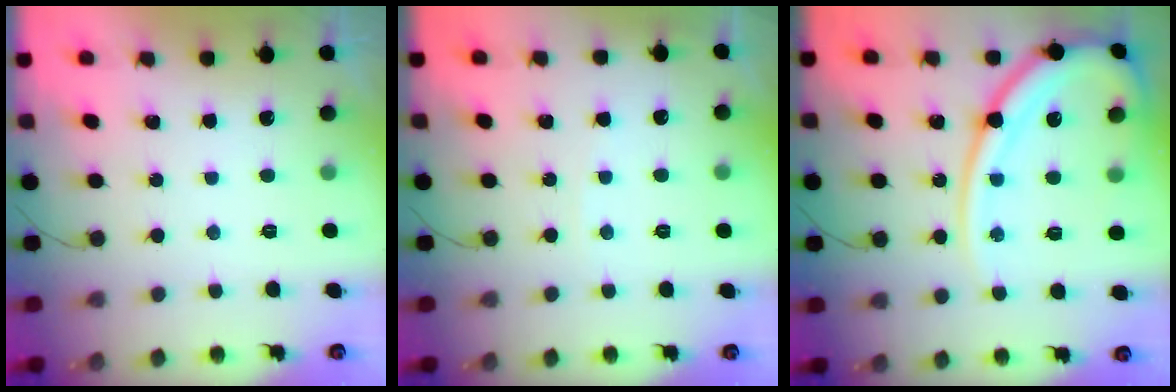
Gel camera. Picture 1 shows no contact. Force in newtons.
{"total": 2.8, "press": 2.8, "slide": 0.3}
{"total": 17.6, "press": 17.5, "slide": 1.8}